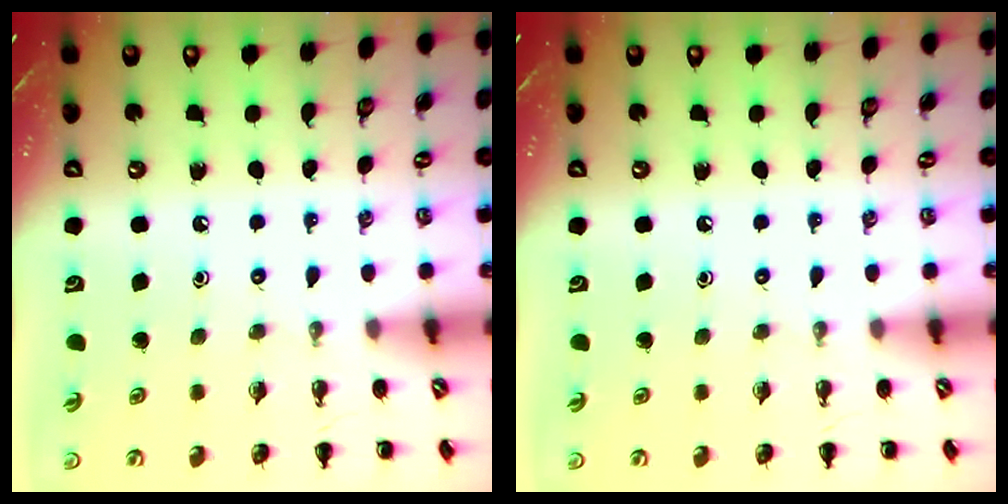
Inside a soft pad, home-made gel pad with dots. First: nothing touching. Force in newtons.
{"total": 0.0}